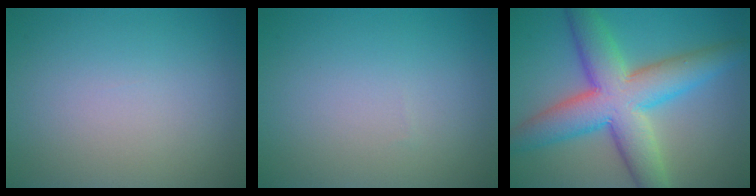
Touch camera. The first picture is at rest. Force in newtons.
{"total": 0.0}
{"total": 9.7, "press": 9.7, "slide": 0.3}